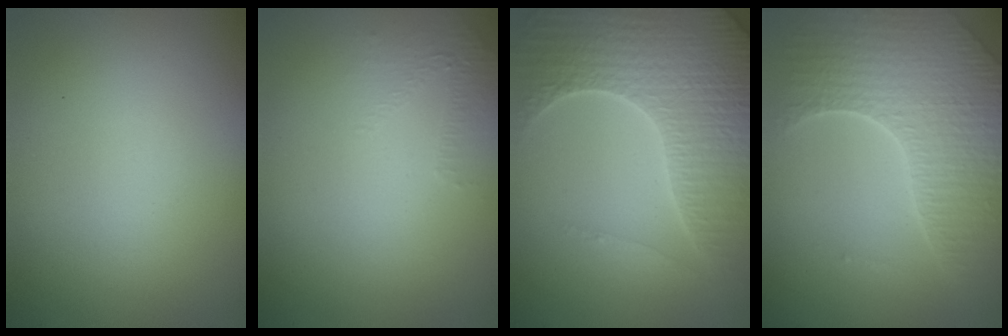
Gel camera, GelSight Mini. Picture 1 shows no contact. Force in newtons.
{"total": 0.9, "press": 0.4, "slide": 0.8}
{"total": 6.9, "press": 6.7, "slide": 1.5}
{"total": 6.8, "press": 4.9, "slide": 4.7}